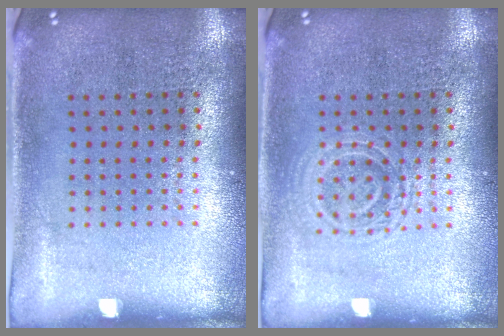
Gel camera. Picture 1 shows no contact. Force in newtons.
{"total": 2.0, "press": 2.0, "slide": 0.4}